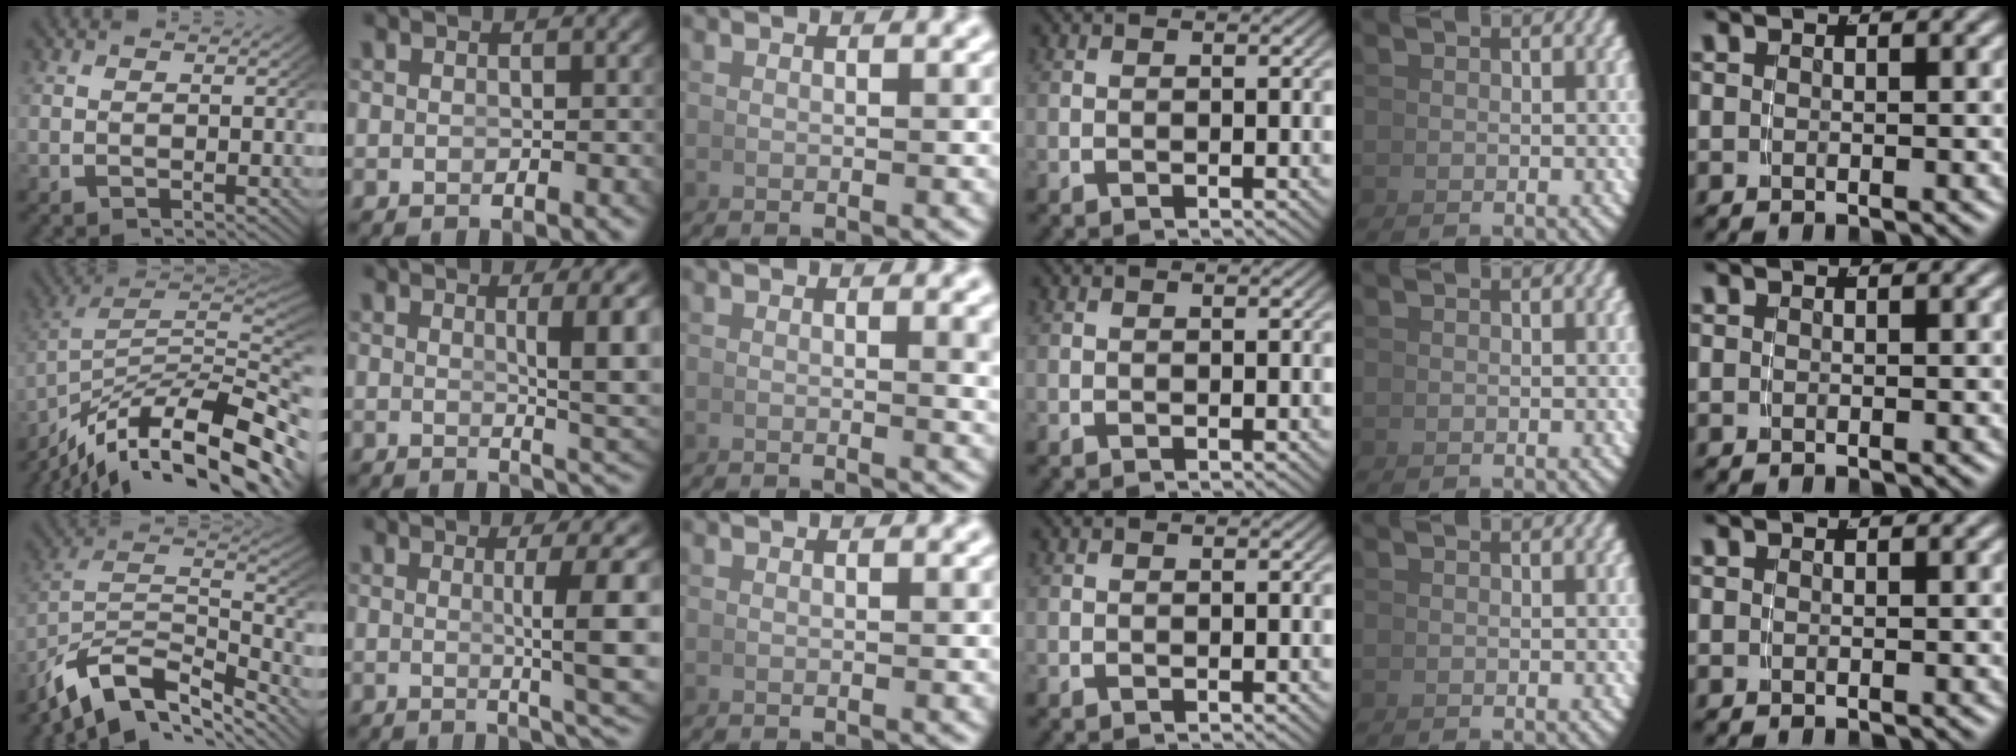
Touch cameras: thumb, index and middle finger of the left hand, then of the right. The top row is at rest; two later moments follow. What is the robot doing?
{"motion": "lift_and_place", "object": "cup"}